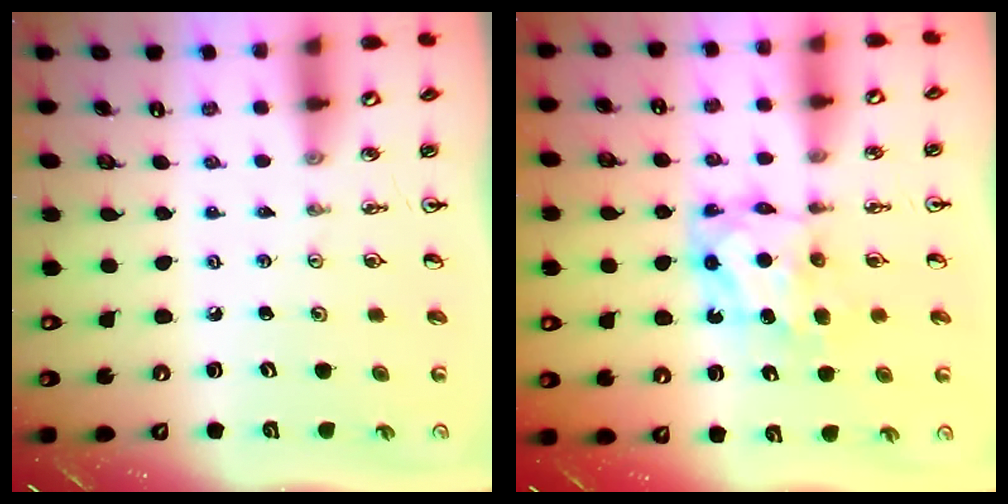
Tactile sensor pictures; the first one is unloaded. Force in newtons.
{"total": 6.6, "press": 6.6, "slide": 0.3}